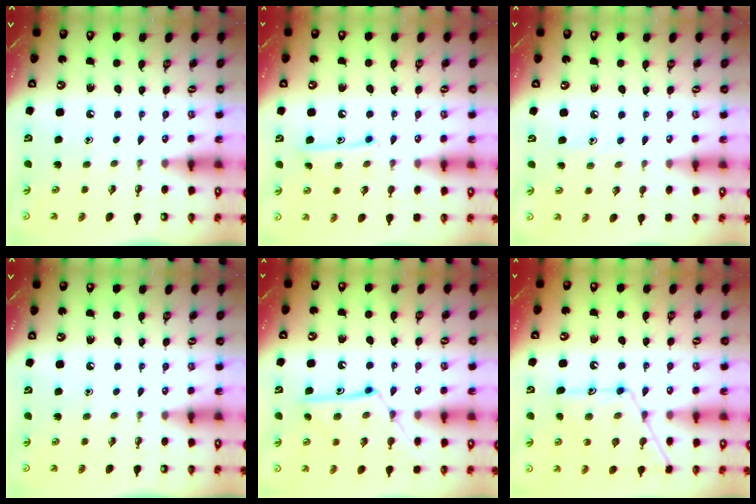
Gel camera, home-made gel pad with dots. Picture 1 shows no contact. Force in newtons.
{"total": 11.2, "press": 11.2, "slide": 0.8}
{"total": 5.7, "press": 5.6, "slide": 0.7}
{"total": 0.0}
{"total": 13.9, "press": 13.8, "slide": 0.9}
{"total": 14.0, "press": 14.0, "slide": 1.0}